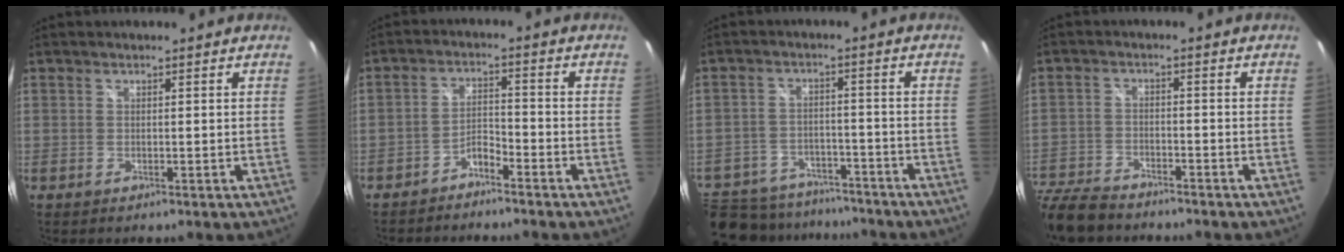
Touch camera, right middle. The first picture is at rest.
{"total": 3.7, "force": [-3.2, 1.1, 1.3], "torque": [-0.038, 0.011, -0.059]}
{"total": 17.7, "force": [-14.3, 8.4, 6.0], "torque": [-0.161, 0.012, -0.209]}
{"total": 12.0, "force": [-10.1, 4.5, 4.6], "torque": [-0.132, -0.018, -0.190]}